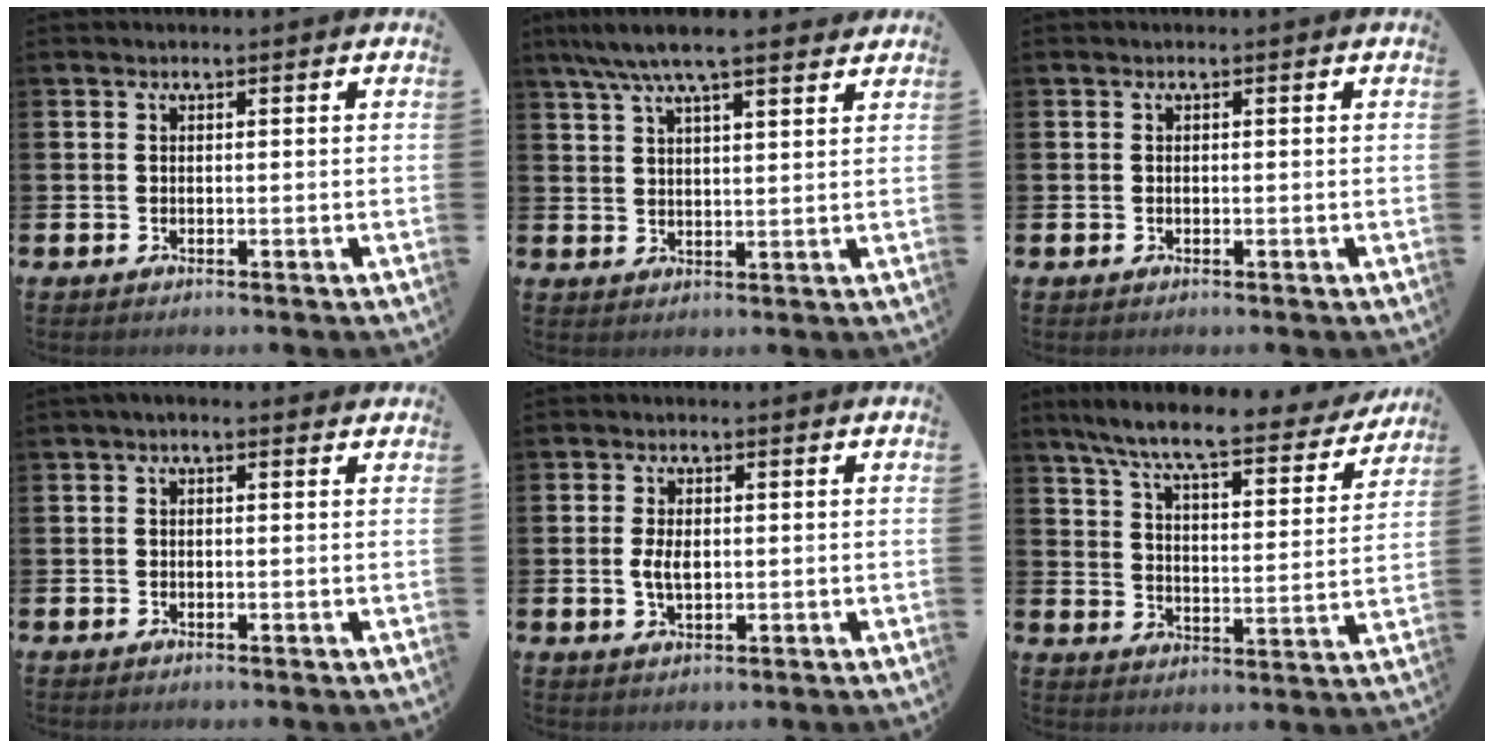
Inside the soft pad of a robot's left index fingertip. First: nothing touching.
{"total": 7.3, "force": [6.4, 1.2, 3.3], "torque": [-0.076, -0.015, 0.116]}
{"total": 0.0}
{"total": 0.6, "force": [-0.1, 0.2, 0.6], "torque": [-0.006, 0.003, -0.003]}
{"total": 3.2, "force": [0.1, 1.9, 2.7], "torque": [-0.040, 0.004, -0.003]}
{"total": 8.2, "force": [7.2, 0.9, 3.8], "torque": [-0.097, -0.047, 0.118]}